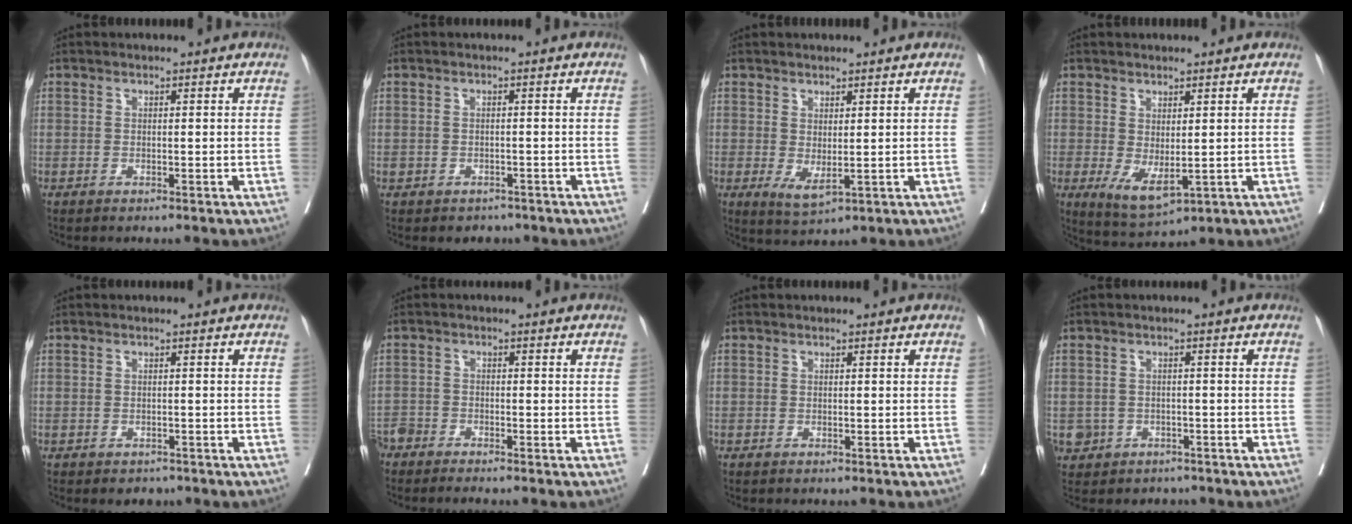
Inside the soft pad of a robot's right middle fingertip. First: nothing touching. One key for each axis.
{"total": 2.3, "fx": -1.6, "fy": 1.6, "fz": 0.2, "tx": -0.004, "ty": 0.007, "tz": -0.022}
{"total": 3.2, "fx": 0.1, "fy": 1.2, "fz": 3.0, "tx": -0.054, "ty": -0.009, "tz": 0.014}
{"total": 5.1, "fx": -0.4, "fy": 2.1, "fz": 4.6, "tx": -0.085, "ty": -0.013, "tz": 0.012}
{"total": 2.1, "fx": -1.6, "fy": 1.3, "fz": 0.5, "tx": -0.003, "ty": 0.002, "tz": -0.018}
{"total": 4.4, "fx": -4.2, "fy": 0.8, "fz": 1.1, "tx": -0.009, "ty": -0.011, "tz": -0.078}
{"total": 0.0}
{"total": 4.9, "fx": -2.5, "fy": 4.2, "fz": 0.4, "tx": -0.012, "ty": 0.010, "tz": -0.032}